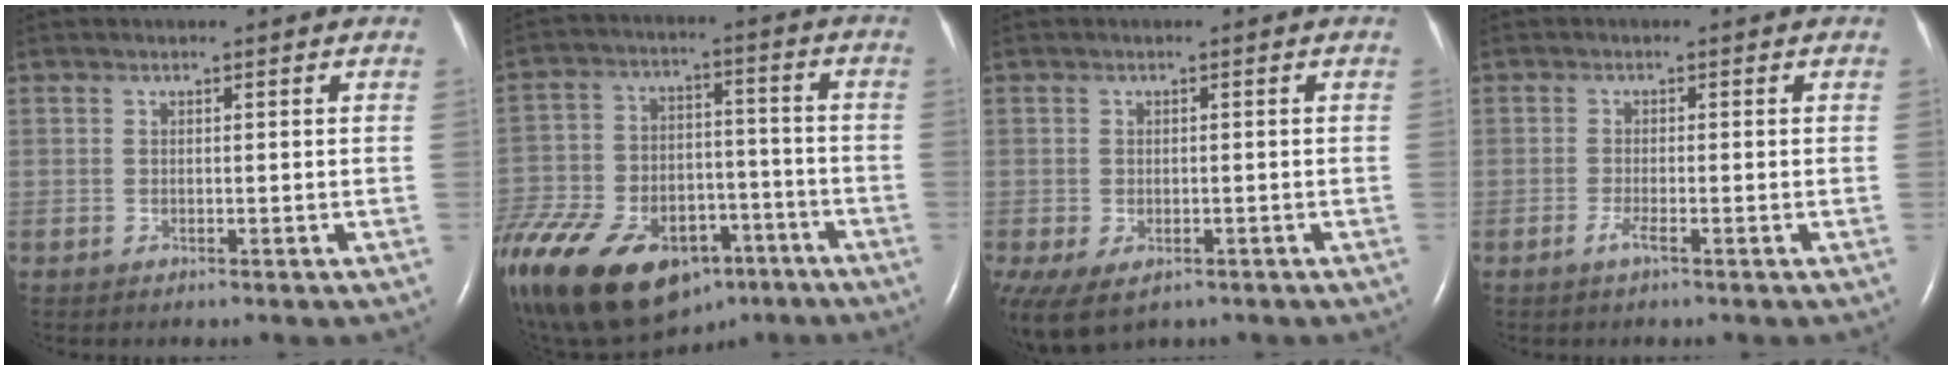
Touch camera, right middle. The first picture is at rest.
{"total": 29.3, "force": [-17.9, 15.8, 16.9], "torque": [-0.374, -0.022, -0.286]}
{"total": 8.4, "force": [-4.2, 5.5, 4.8], "torque": [-0.119, -0.009, -0.060]}
{"total": 1.5, "force": [-0.9, 0.0, 1.2], "torque": [-0.027, -0.002, -0.021]}